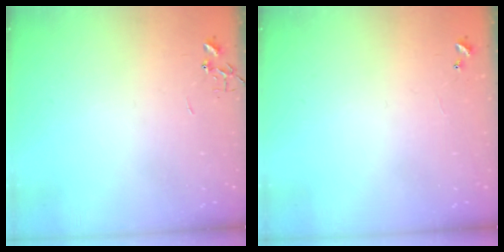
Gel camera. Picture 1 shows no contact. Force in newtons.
{"total": 5.1, "press": 5.0, "slide": 0.3}